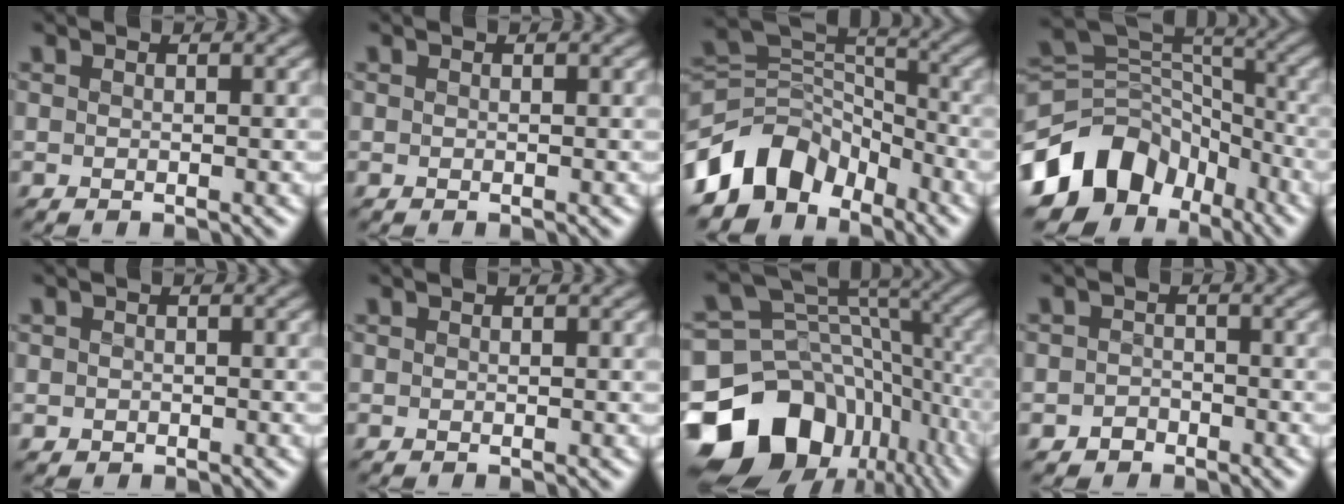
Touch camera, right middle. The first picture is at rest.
{"total": 0.0}
{"total": 7.9, "force": [-5.5, 4.9, 2.9], "torque": [-0.044, 0.007, -0.116]}
{"total": 10.0, "force": [-5.9, 7.0, 4.0], "torque": [-0.075, 0.015, -0.116]}
{"total": 0.7, "force": [0.0, 0.7, -0.2], "torque": [0.010, -0.001, -0.001]}
{"total": 0.0}
{"total": 15.2, "force": [-7.0, 11.2, 7.5], "torque": [-0.172, -0.012, -0.116]}
{"total": 1.5, "force": [-1.0, 1.2, -0.1], "torque": [0.028, 0.007, -0.026]}